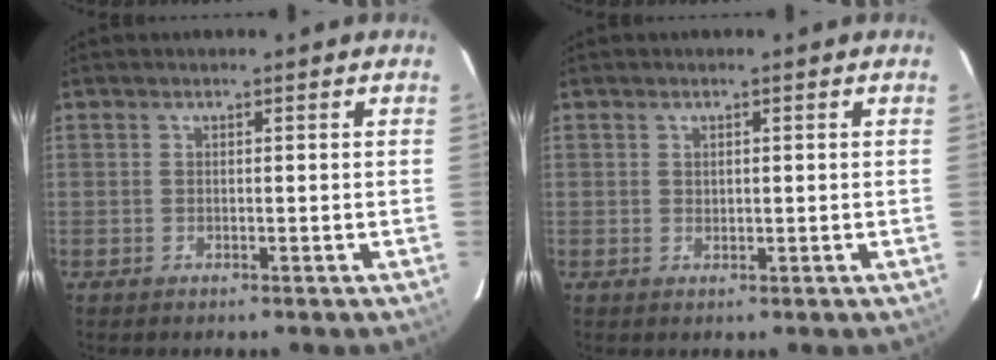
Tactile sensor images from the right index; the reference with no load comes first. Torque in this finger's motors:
{"motor_torque": [-0.20, 0.14, -0.05, 0.00]}